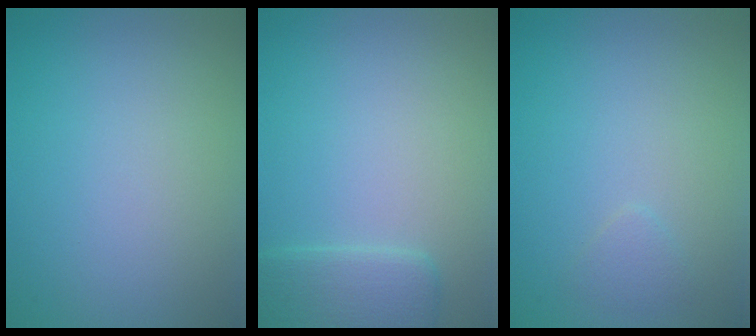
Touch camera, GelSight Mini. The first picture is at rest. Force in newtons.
{"total": 2.9, "press": 2.8, "slide": 0.2}
{"total": 0.9, "press": 0.9, "slide": 0.0}